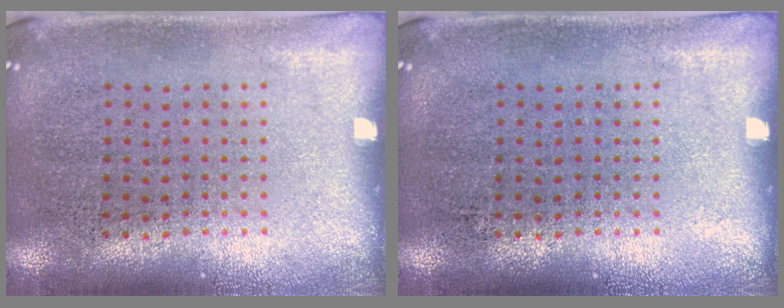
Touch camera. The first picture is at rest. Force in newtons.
{"total": 0.0}